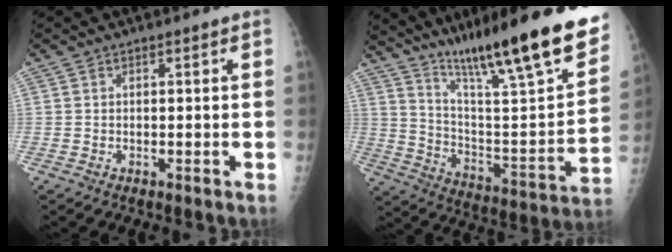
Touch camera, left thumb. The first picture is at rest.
{"total": 28.5, "force": [20.7, 3.6, 19.2], "torque": [-0.275, -0.094, 0.320]}